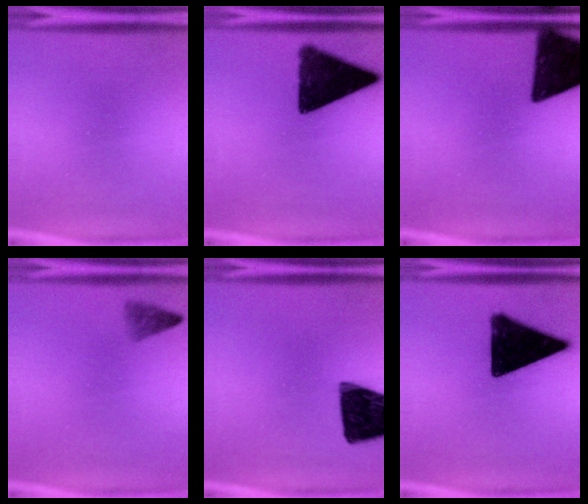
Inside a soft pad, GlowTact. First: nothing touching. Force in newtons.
{"total": 13.2}
{"total": 12.5}
{"total": 1.0}
{"total": 15.0}
{"total": 16.7}